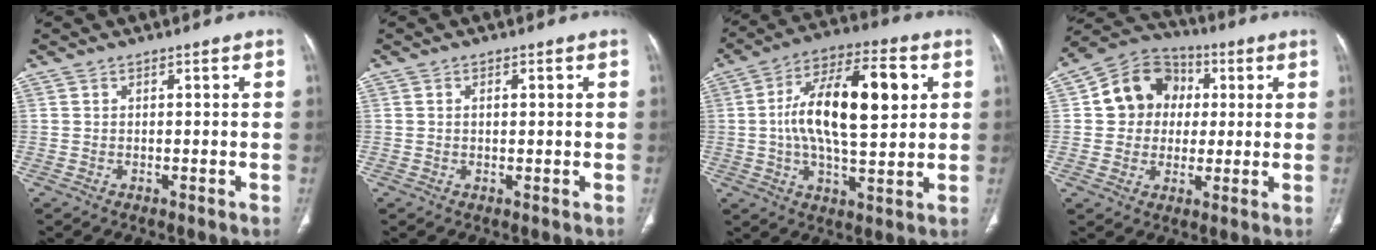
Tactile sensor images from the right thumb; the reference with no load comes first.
{"total": 1.6, "force": [0.3, 0.8, 1.4], "torque": [-0.027, 0.005, 0.005]}
{"total": 19.3, "force": [3.1, 8.1, 17.2], "torque": [-0.283, 0.017, 0.048]}
{"total": 12.3, "force": [1.8, 10.9, 5.4], "torque": [-0.054, 0.015, 0.022]}